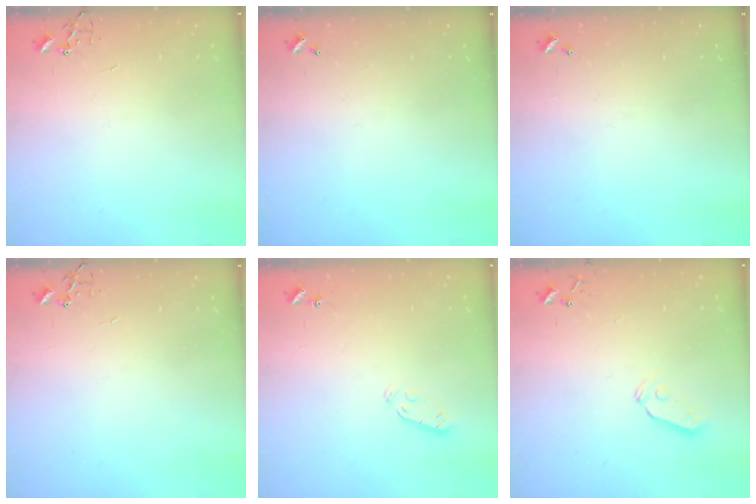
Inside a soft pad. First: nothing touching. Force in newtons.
{"total": 0.0}
{"total": 0.0}
{"total": 0.0}
{"total": 3.0, "press": 2.9, "slide": 0.7}
{"total": 5.0, "press": 5.0, "slide": 0.3}